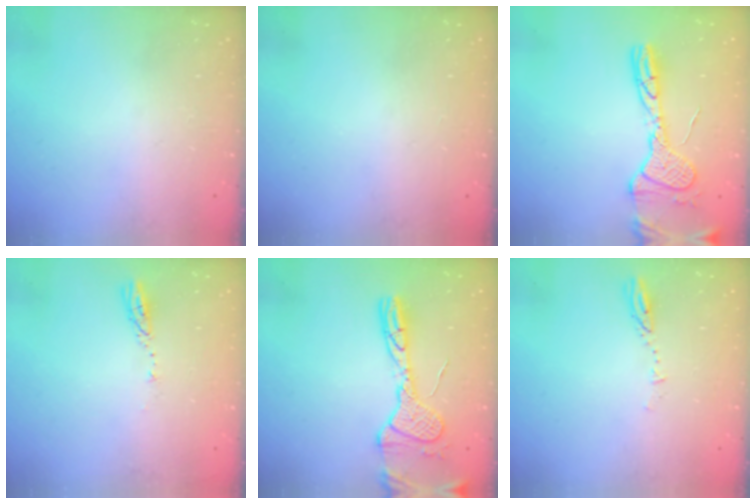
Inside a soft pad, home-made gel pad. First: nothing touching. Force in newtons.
{"total": 0.0}
{"total": 14.2, "press": 14.2, "slide": 1.3}
{"total": 3.5, "press": 3.4, "slide": 0.3}
{"total": 14.2, "press": 14.2, "slide": 1.3}
{"total": 3.1, "press": 3.1, "slide": 0.3}